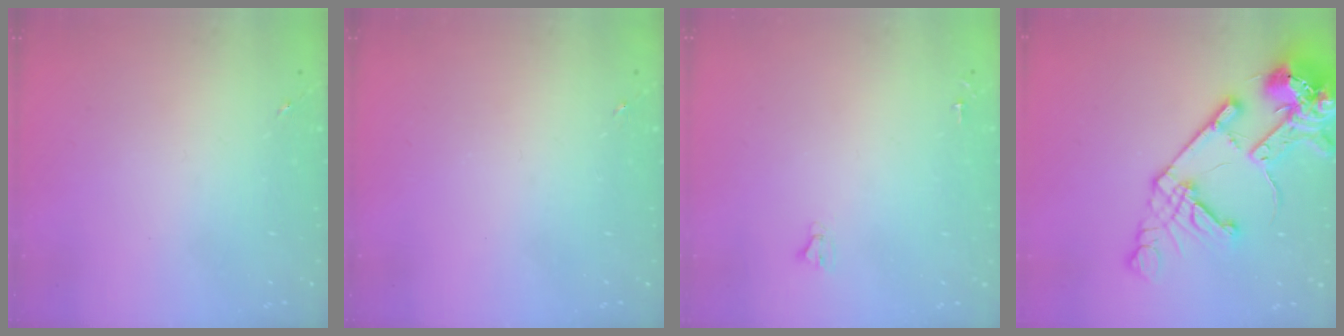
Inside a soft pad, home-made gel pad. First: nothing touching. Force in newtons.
{"total": 0.0}
{"total": 2.0, "press": 2.0, "slide": 0.2}
{"total": 20.4, "press": 20.2, "slide": 2.9}